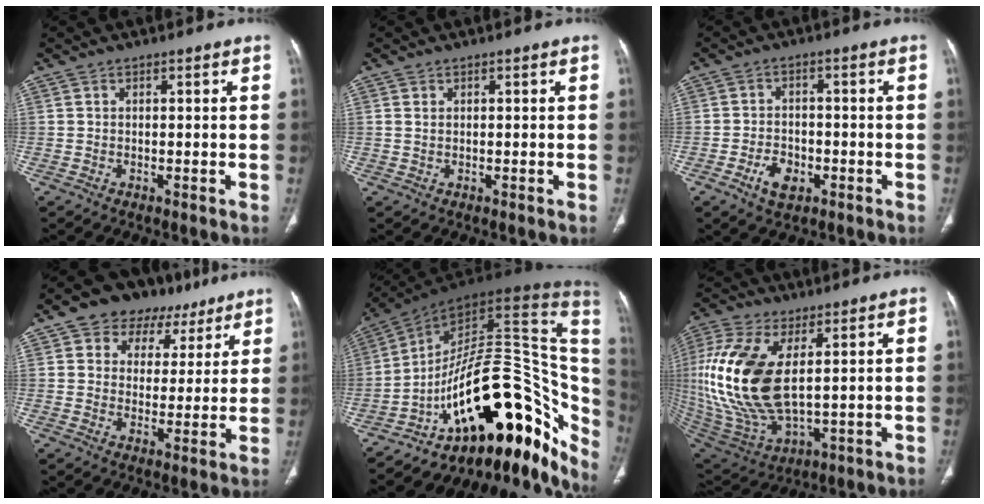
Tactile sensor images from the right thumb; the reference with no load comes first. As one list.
[{"total": 0.8, "force": [0.3, 0.6, 0.5], "torque": [-0.011, -0.001, 0.007]}, {"total": 5.3, "force": [-2.5, 3.4, 3.3], "torque": [-0.051, 0.017, -0.038]}, {"total": 12.5, "force": [7.3, 9.0, 4.7], "torque": [-0.021, -0.009, 0.104]}, {"total": 33.7, "force": [-10.1, 15.3, 28.3], "torque": [-0.257, 0.102, -0.145]}, {"total": 22.2, "force": [3.2, 11.2, 18.9], "torque": [-0.422, -0.021, 0.071]}]